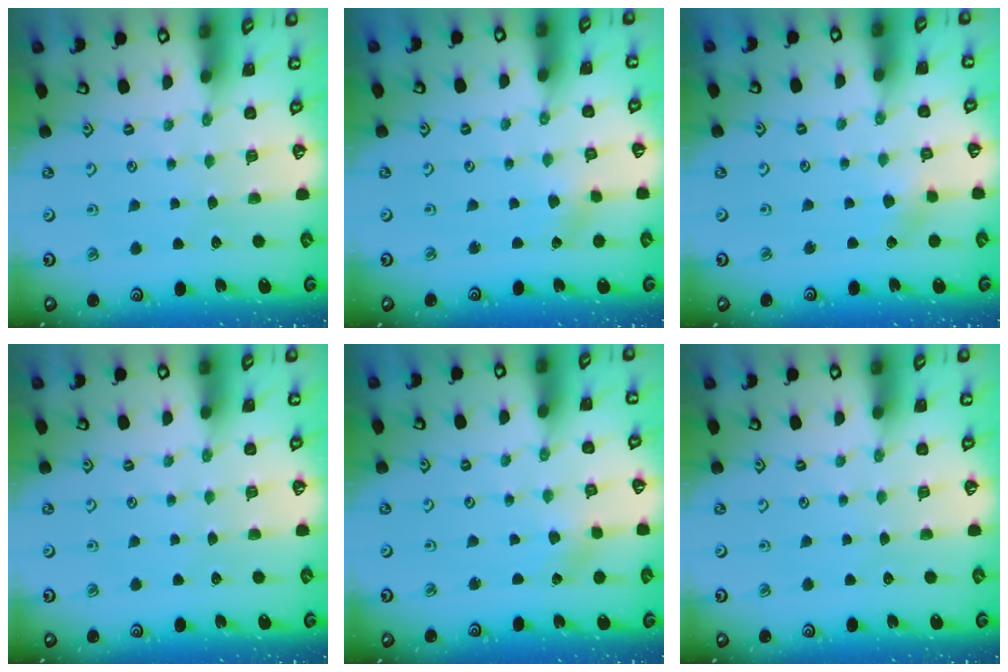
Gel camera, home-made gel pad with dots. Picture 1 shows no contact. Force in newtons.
{"total": 1.4, "press": 1.4, "slide": 0.2}
{"total": 2.7, "press": 2.7, "slide": 0.7}
{"total": 0.0}
{"total": 0.0}
{"total": 0.0}